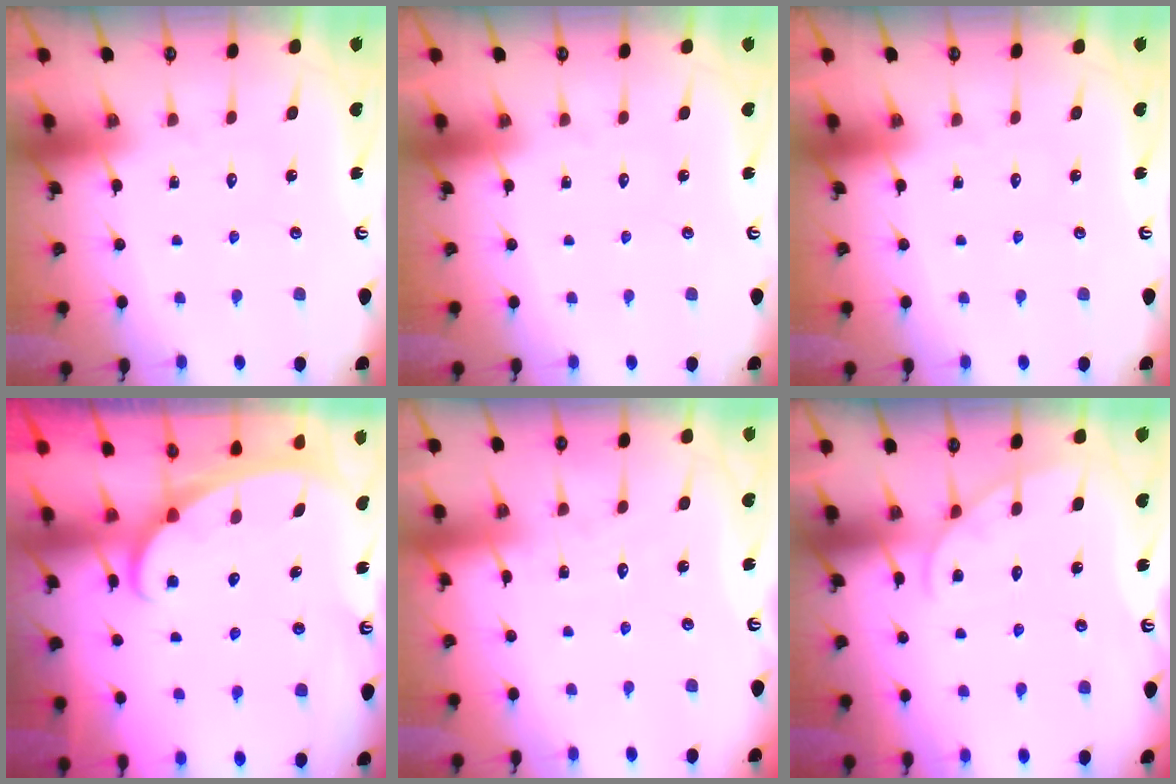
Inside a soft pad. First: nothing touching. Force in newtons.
{"total": 0.0}
{"total": 0.0}
{"total": 2.3, "press": 2.3, "slide": 0.4}
{"total": 3.6, "press": 3.5, "slide": 0.4}
{"total": 4.9, "press": 4.9, "slide": 0.5}